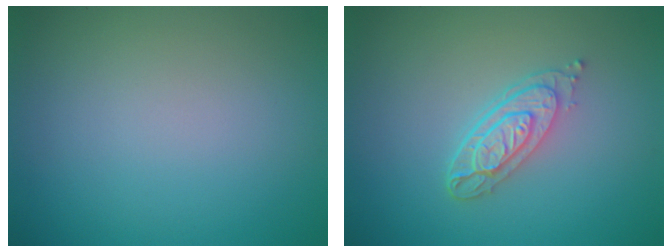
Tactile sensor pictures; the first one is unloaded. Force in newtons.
{"total": 3.5, "press": 2.7, "slide": 2.2}